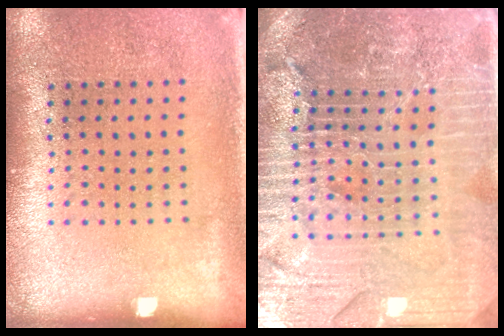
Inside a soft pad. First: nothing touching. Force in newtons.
{"total": 5.4, "press": 4.9, "slide": 2.3}